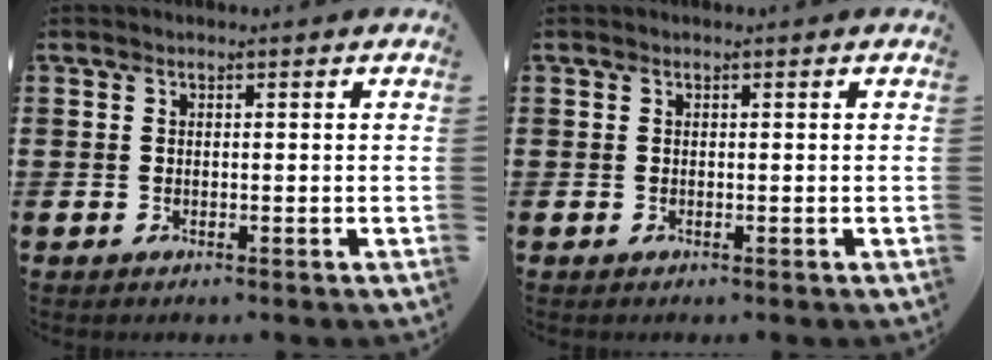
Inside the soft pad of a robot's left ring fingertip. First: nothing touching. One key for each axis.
{"total": 0.0}